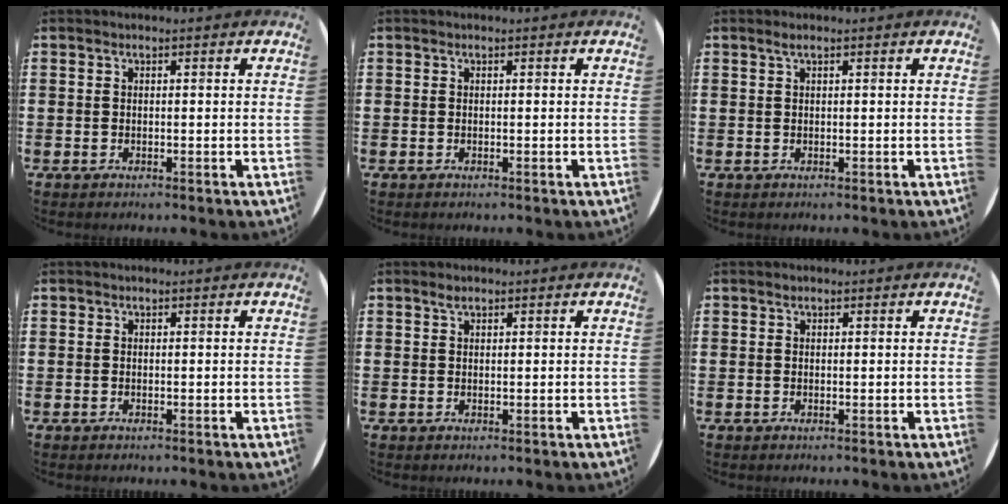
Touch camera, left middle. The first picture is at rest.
{"total": 0.0}
{"total": 0.7, "force": [0.4, 0.0, 0.6], "torque": [-0.012, 0.001, 0.007]}
{"total": 0.0}
{"total": 0.9, "force": [0.7, 0.3, 0.5], "torque": [-0.003, -0.001, 0.010]}
{"total": 0.0}